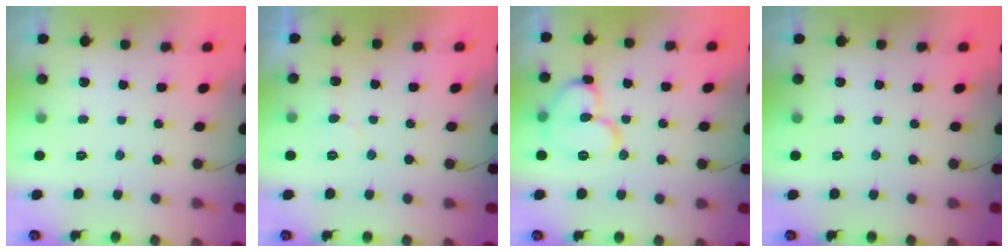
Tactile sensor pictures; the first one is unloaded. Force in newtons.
{"total": 6.5, "press": 6.5, "slide": 0.4}
{"total": 12.3, "press": 12.1, "slide": 1.9}
{"total": 0.0}